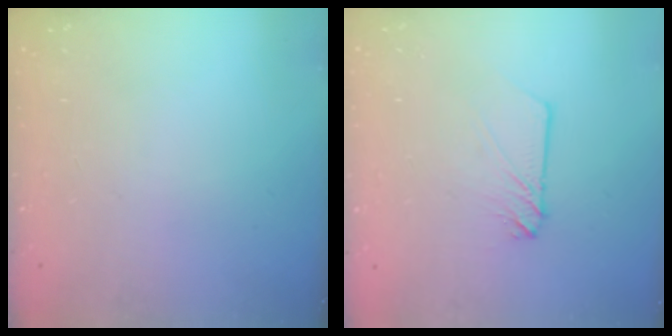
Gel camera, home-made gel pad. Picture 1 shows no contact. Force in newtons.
{"total": 3.6, "press": 3.5, "slide": 0.4}